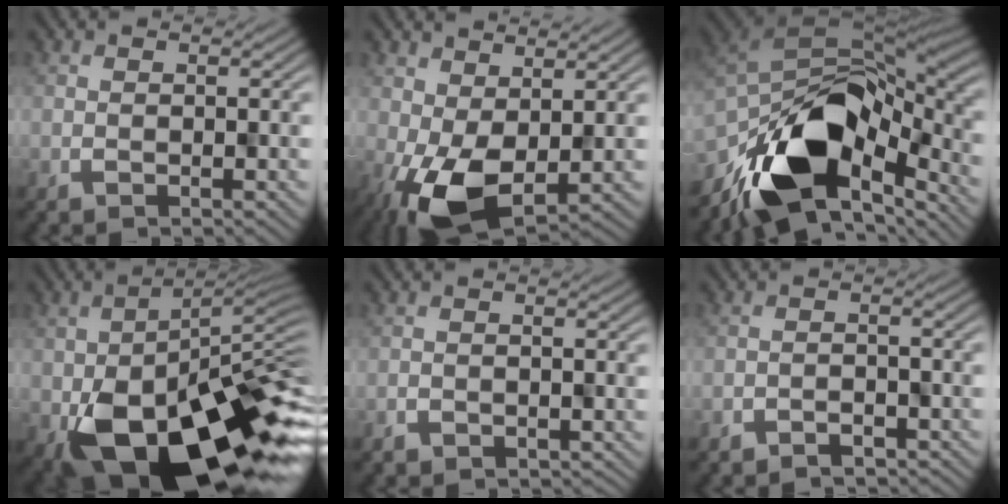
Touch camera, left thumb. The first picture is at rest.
{"total": 6.5, "force": [-1.4, 3.6, 5.2], "torque": [-0.122, -0.024, -0.007]}
{"total": 14.5, "force": [-6.8, 8.6, 9.4], "torque": [-0.180, -0.031, -0.122]}
{"total": 17.3, "force": [-7.4, 8.2, 13.2], "torque": [-0.219, -0.043, -0.113]}
{"total": 1.6, "force": [-1.6, 0.4, -0.2], "torque": [-0.003, -0.007, -0.019]}
{"total": 2.8, "force": [-2.7, 0.5, 0.3], "torque": [-0.010, -0.006, -0.038]}